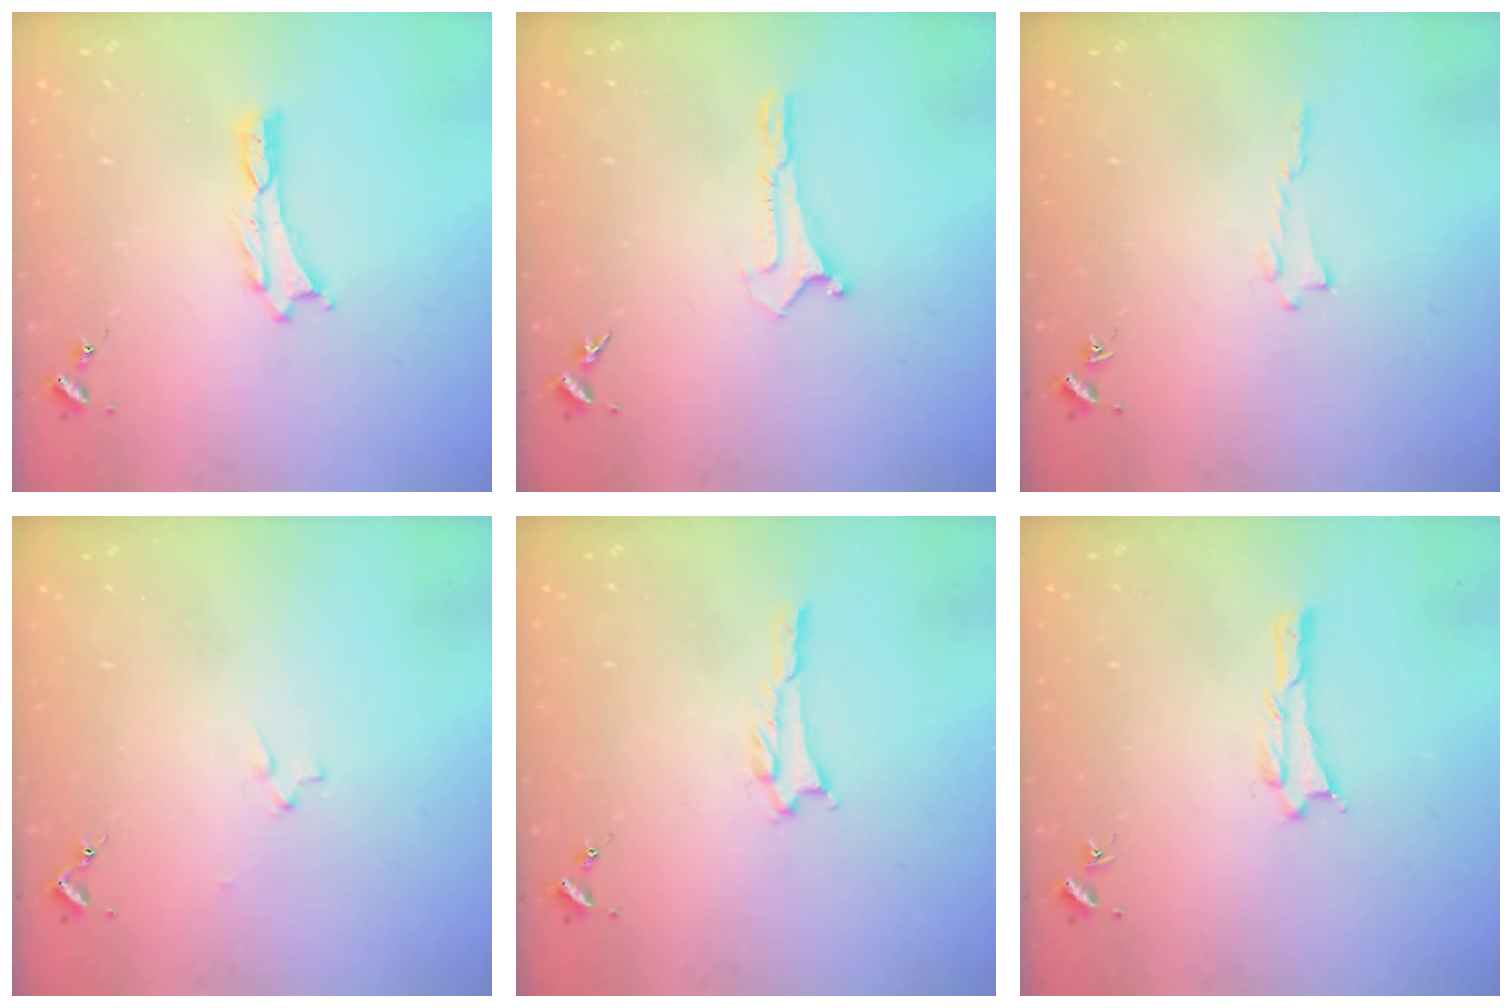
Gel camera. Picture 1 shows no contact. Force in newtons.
{"total": 0.0}
{"total": 0.0}
{"total": 1.1, "press": 1.1, "slide": 0.1}
{"total": 1.0, "press": 1.0, "slide": 0.2}
{"total": 0.6, "press": 0.6, "slide": 0.1}